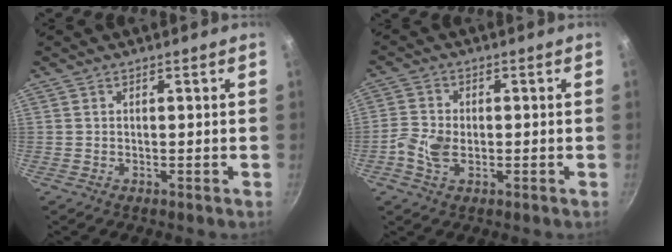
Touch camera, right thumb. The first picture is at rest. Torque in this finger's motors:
{"motor_torque": [-0.07, -0.08, 0.11, -0.09, 0.03]}